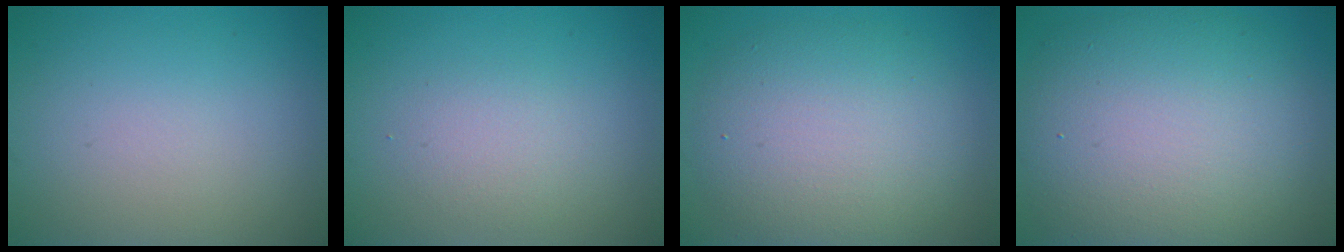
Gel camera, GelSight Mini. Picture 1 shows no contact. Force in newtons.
{"total": 1.9, "press": 1.9, "slide": 0.0}
{"total": 7.5, "press": 7.5, "slide": 0.3}
{"total": 11.7, "press": 11.7, "slide": 0.9}